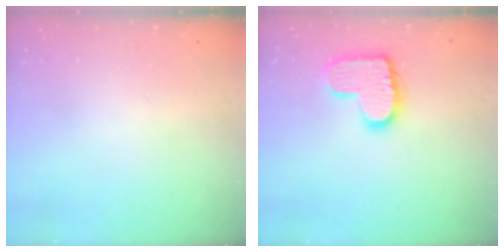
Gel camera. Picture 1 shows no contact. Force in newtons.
{"total": 13.7, "press": 13.7, "slide": 0.6}